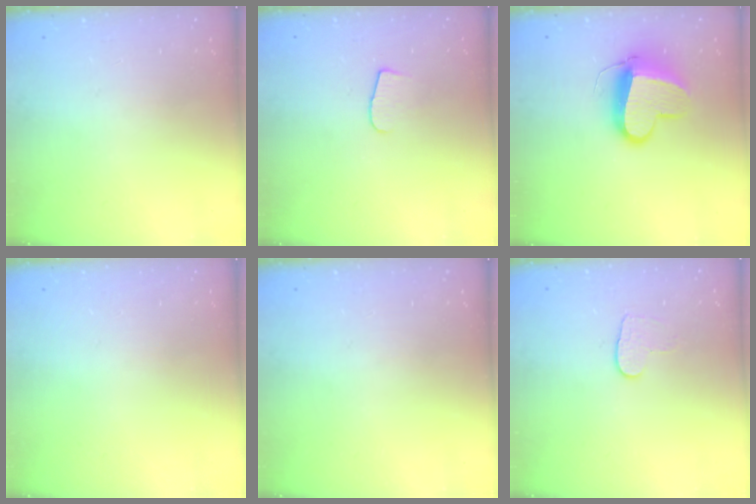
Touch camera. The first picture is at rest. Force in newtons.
{"total": 5.5, "press": 5.5, "slide": 0.5}
{"total": 13.4, "press": 13.3, "slide": 1.3}
{"total": 0.0}
{"total": 0.0}
{"total": 5.3, "press": 5.3, "slide": 0.5}